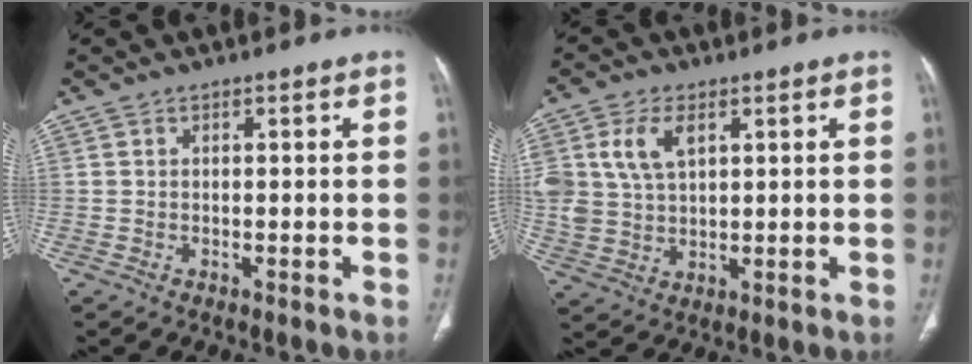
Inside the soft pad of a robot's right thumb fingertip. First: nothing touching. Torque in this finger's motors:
{"motor_torque": [-0.25, 1.14, 0.73, 0.79, 0.36]}